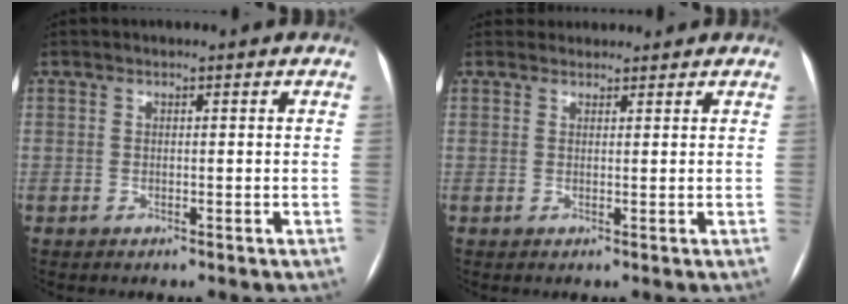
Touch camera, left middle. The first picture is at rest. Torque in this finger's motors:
{"motor_torque": [0.03, 0.00, -0.07, -0.01]}